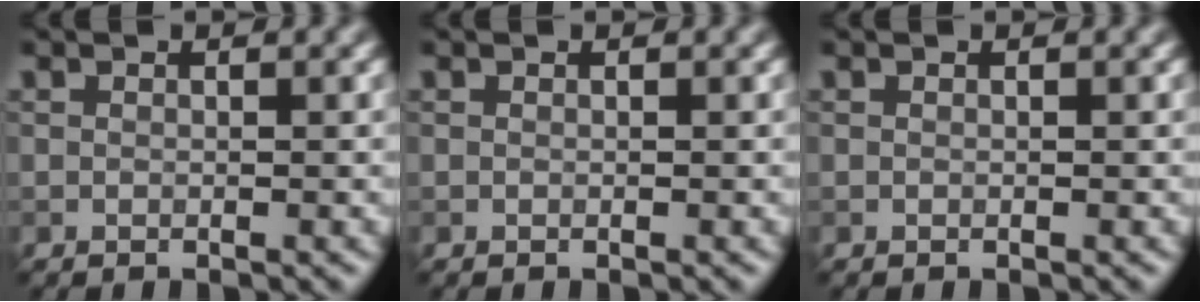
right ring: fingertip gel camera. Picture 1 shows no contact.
{"total": 0.0}
{"total": 0.0}